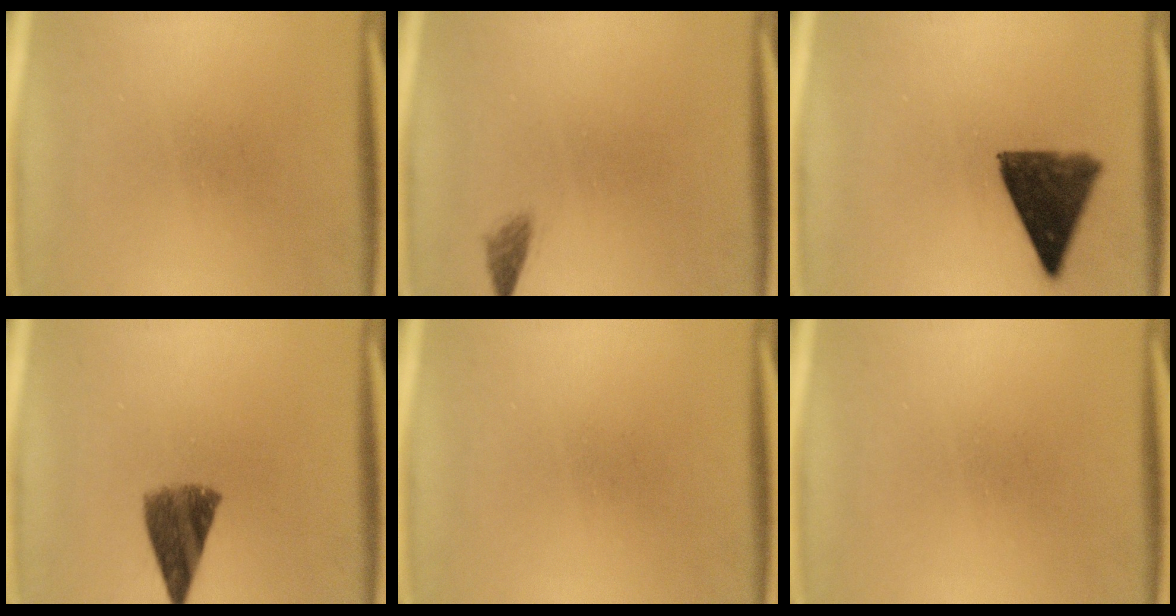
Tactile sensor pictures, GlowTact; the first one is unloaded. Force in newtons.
{"total": 1.3}
{"total": 10.9}
{"total": 7.6}
{"total": 0.0}
{"total": 0.0}